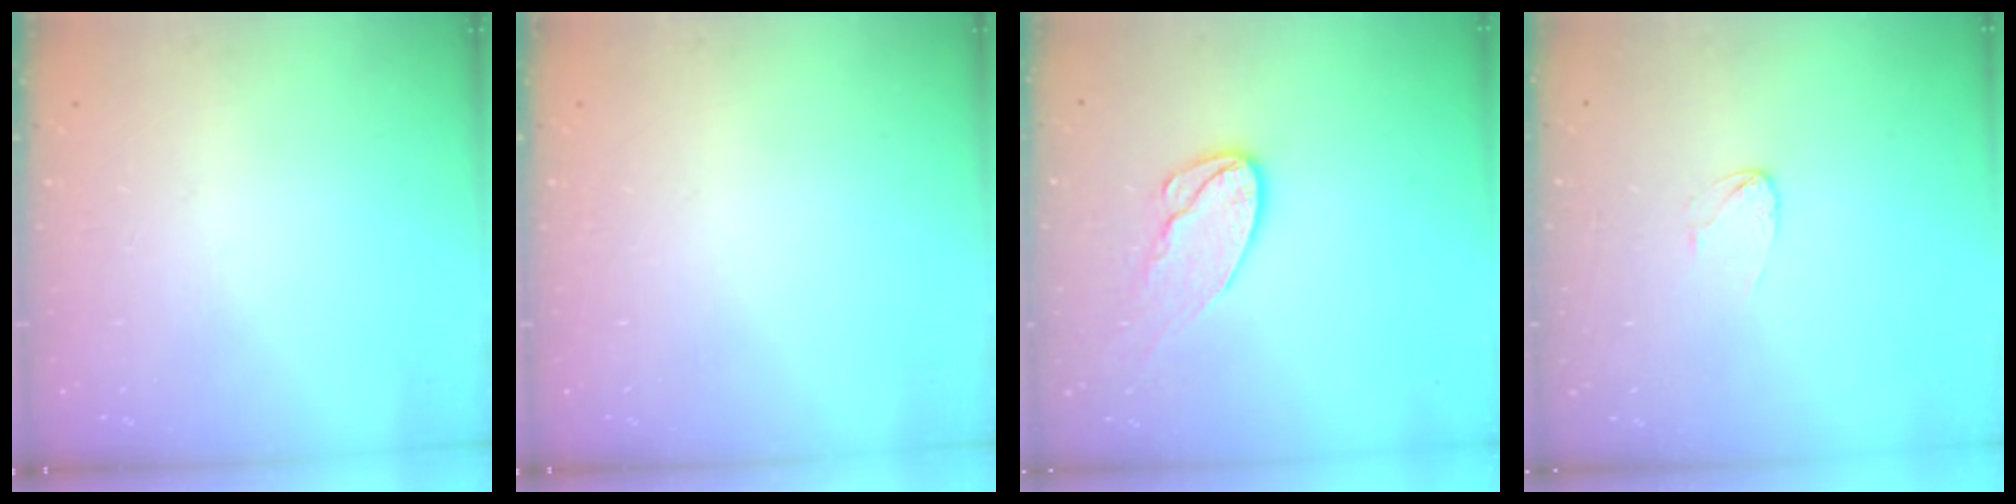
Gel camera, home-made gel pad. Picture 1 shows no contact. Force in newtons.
{"total": 0.0}
{"total": 10.9, "press": 10.9, "slide": 1.0}
{"total": 3.2, "press": 3.2, "slide": 0.2}